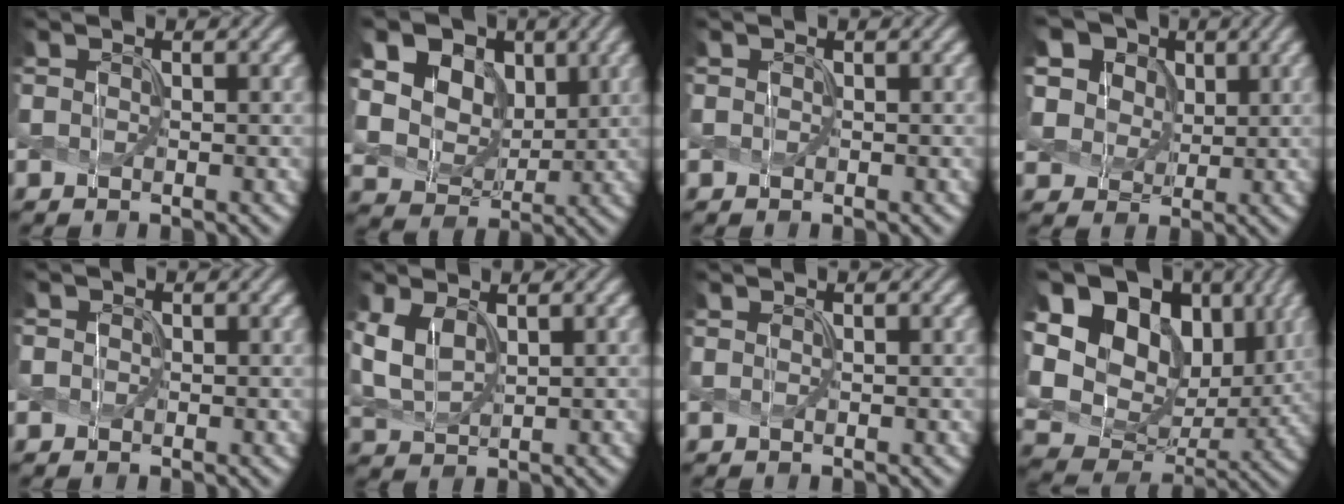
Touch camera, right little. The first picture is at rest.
{"total": 14.6, "force": [6.0, 11.2, 7.2], "torque": [-0.192, 0.027, 0.124]}
{"total": 0.0}
{"total": 11.1, "force": [5.7, 8.2, 4.9], "torque": [-0.139, 0.029, 0.096]}
{"total": 1.1, "force": [0.0, 1.0, 0.3], "torque": [-0.003, 0.001, -0.011]}
{"total": 3.7, "force": [1.3, 2.1, 2.8], "torque": [-0.078, 0.002, 0.031]}
{"total": 0.0}
{"total": 18.5, "force": [6.3, 13.6, 10.8], "torque": [-0.230, 0.030, 0.115]}